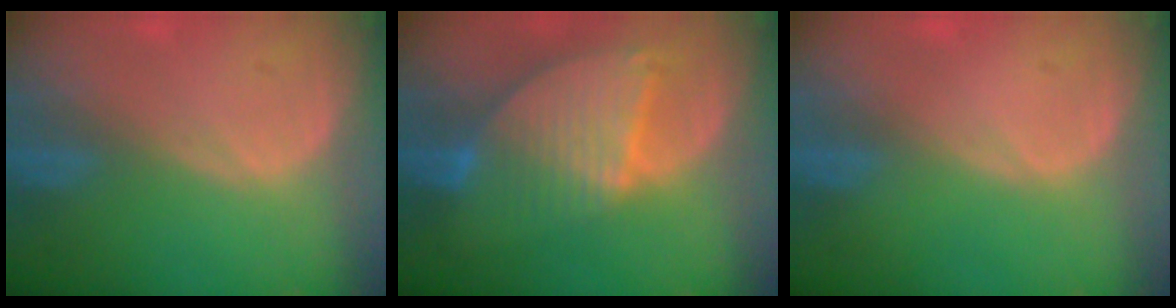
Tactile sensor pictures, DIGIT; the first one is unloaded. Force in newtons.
{"total": 9.2, "press": 7.8, "slide": 4.9}
{"total": 0.0}